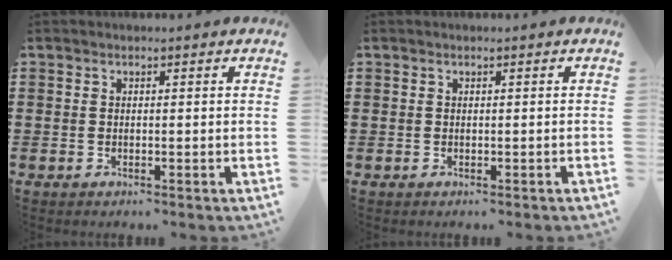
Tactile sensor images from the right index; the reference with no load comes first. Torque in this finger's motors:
{"motor_torque": [-0.47, -0.11, -0.47, -0.10]}